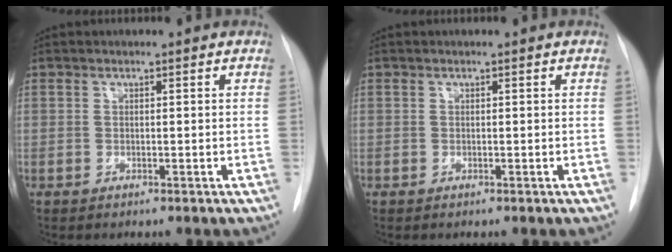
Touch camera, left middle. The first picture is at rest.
{"total": 0.0}